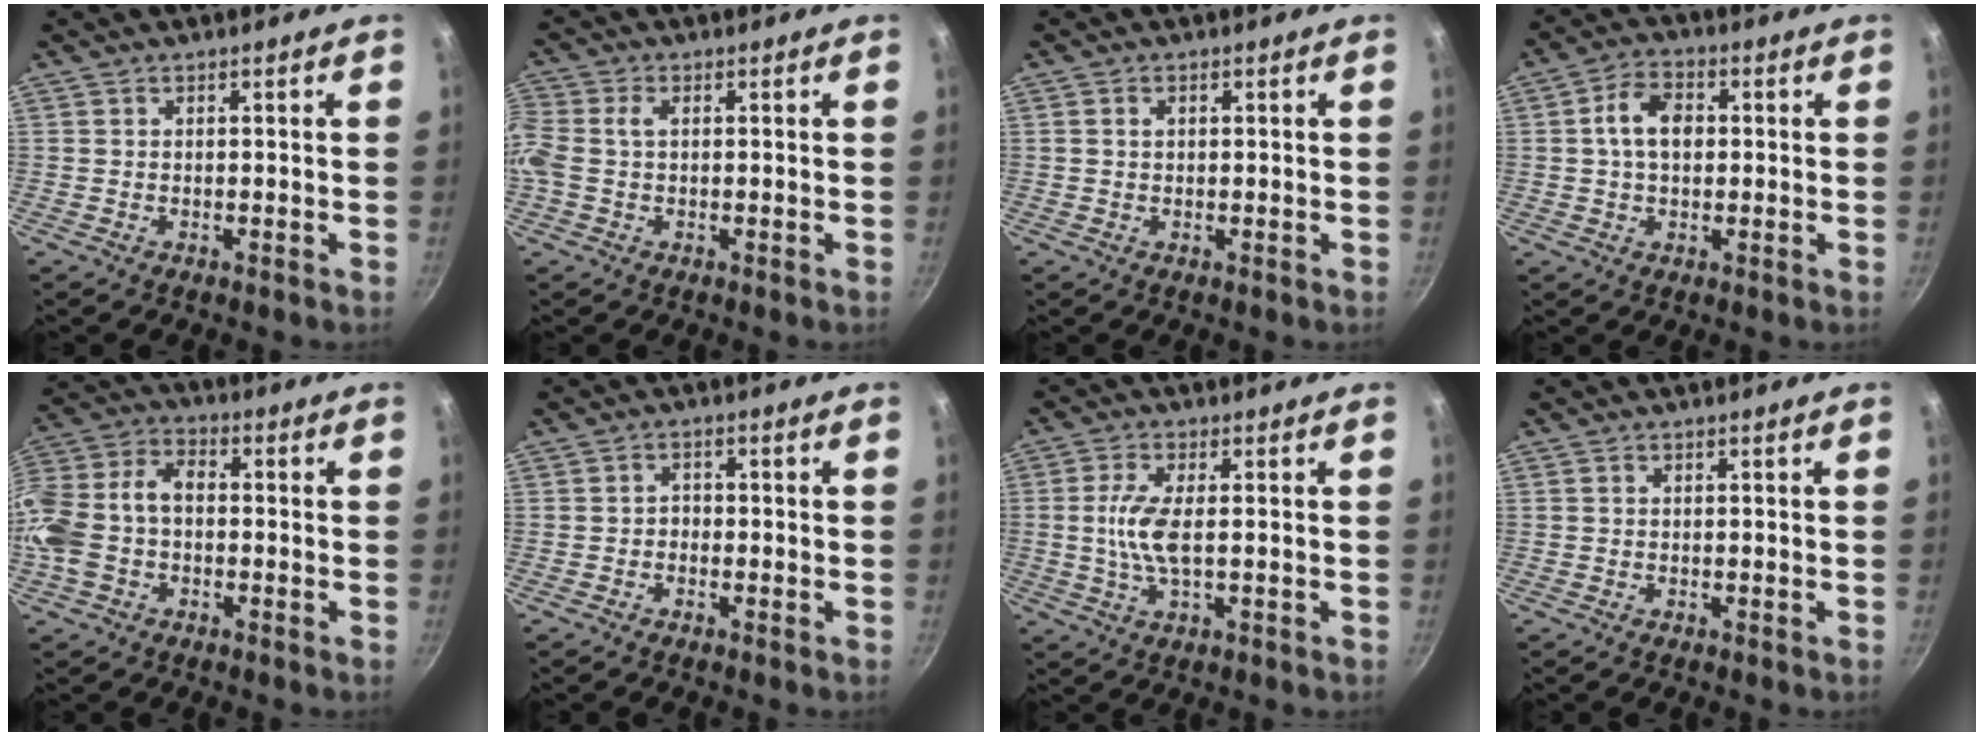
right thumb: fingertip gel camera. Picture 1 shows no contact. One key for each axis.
{"total": 4.5, "fx": 0.1, "fy": 2.9, "fz": 3.4, "tx": -0.082, "ty": 0.010, "tz": -0.008}
{"total": 1.3, "fx": 0.3, "fy": 0.9, "fz": 0.8, "tx": -0.011, "ty": 0.006, "tz": 0.005}
{"total": 7.4, "fx": 0.7, "fy": 5.0, "fz": 5.4, "tx": -0.081, "ty": 0.015, "tz": 0.004}
{"total": 13.6, "fx": -2.1, "fy": 9.2, "fz": 9.8, "tx": -0.192, "ty": 0.043, "tz": -0.053}
{"total": 1.4, "fx": -0.7, "fy": 1.1, "fz": 0.6, "tx": -0.002, "ty": 0.010, "tz": -0.015}
{"total": 6.6, "fx": 0.1, "fy": 2.2, "fz": 6.2, "tx": -0.141, "ty": 0.001, "tz": -0.002}
{"total": 0.0}